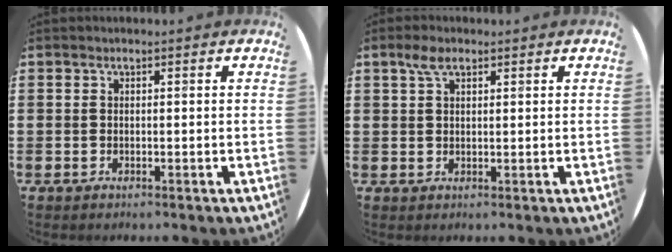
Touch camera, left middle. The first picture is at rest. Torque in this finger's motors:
{"motor_torque": [0.56, -0.39, -0.05, 0.01]}